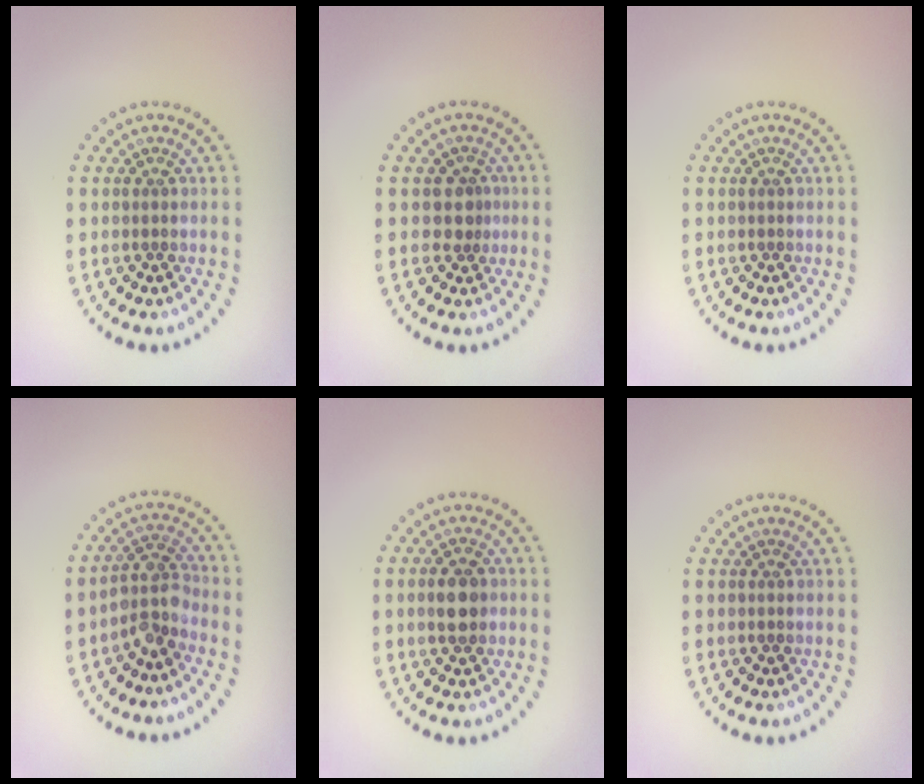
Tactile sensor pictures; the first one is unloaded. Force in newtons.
{"total": 1.9, "press": 1.5, "slide": 1.2}
{"total": 0.0}
{"total": 3.1, "press": 2.5, "slide": 1.9}
{"total": 3.2, "press": 3.2, "slide": 0.1}
{"total": 0.0}